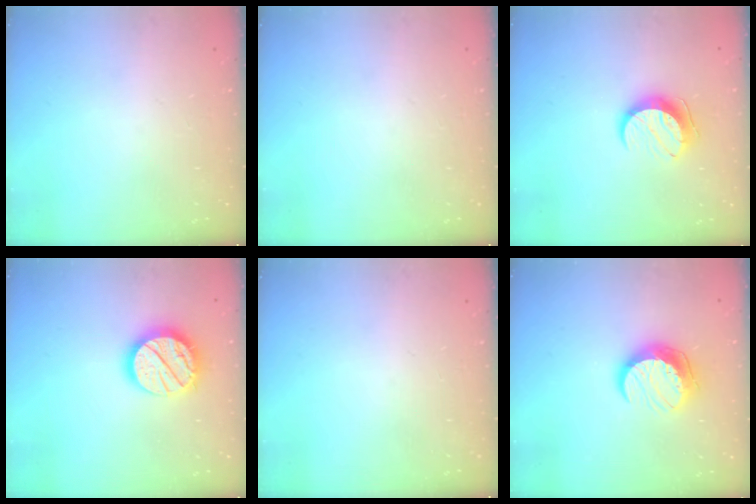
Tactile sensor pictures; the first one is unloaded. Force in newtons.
{"total": 0.0}
{"total": 9.6, "press": 9.6, "slide": 0.3}
{"total": 17.5, "press": 17.4, "slide": 1.4}
{"total": 0.0}
{"total": 11.5, "press": 11.5, "slide": 0.6}